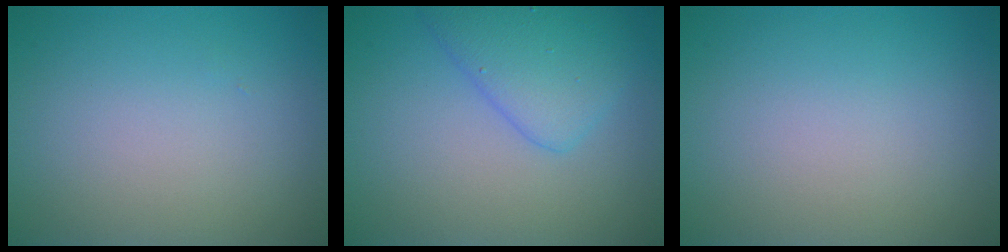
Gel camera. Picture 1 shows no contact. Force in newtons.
{"total": 3.9, "press": 3.9, "slide": 0.3}
{"total": 0.0}